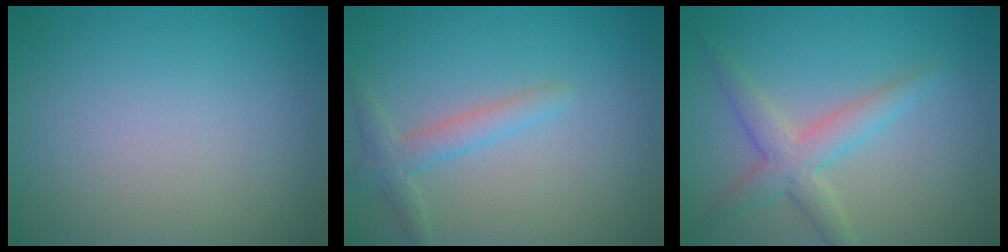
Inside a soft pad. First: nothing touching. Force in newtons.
{"total": 2.2, "press": 2.2, "slide": 0.2}
{"total": 3.4, "press": 3.4, "slide": 0.0}